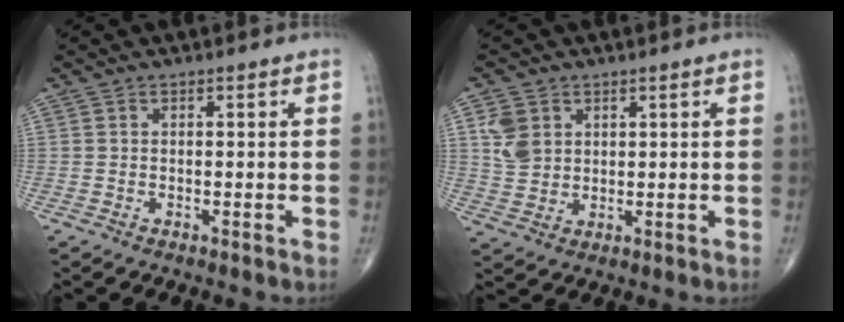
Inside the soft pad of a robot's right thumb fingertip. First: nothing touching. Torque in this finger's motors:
{"motor_torque": [0.05, 0.09, 0.45, 0.33, 0.03]}